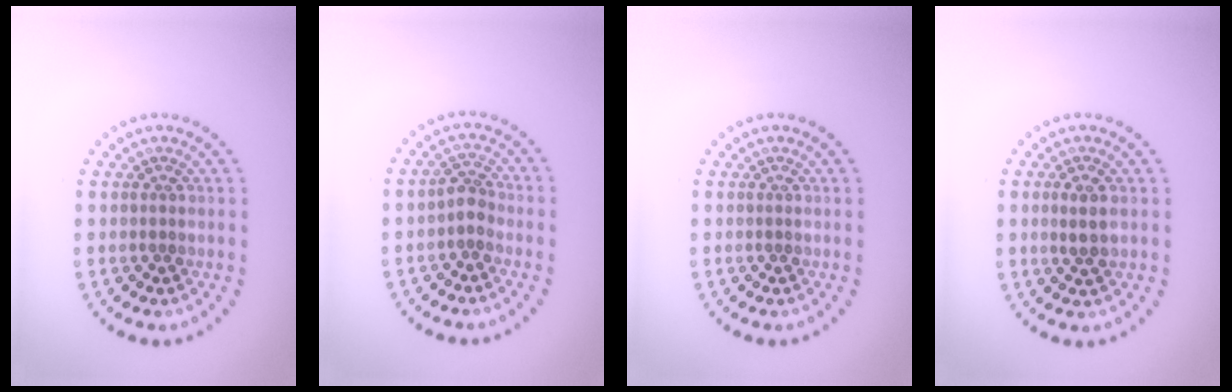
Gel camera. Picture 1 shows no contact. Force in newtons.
{"total": 1.7, "press": 1.4, "slide": 0.8}
{"total": 0.0}
{"total": 1.3, "press": 1.2, "slide": 0.5}